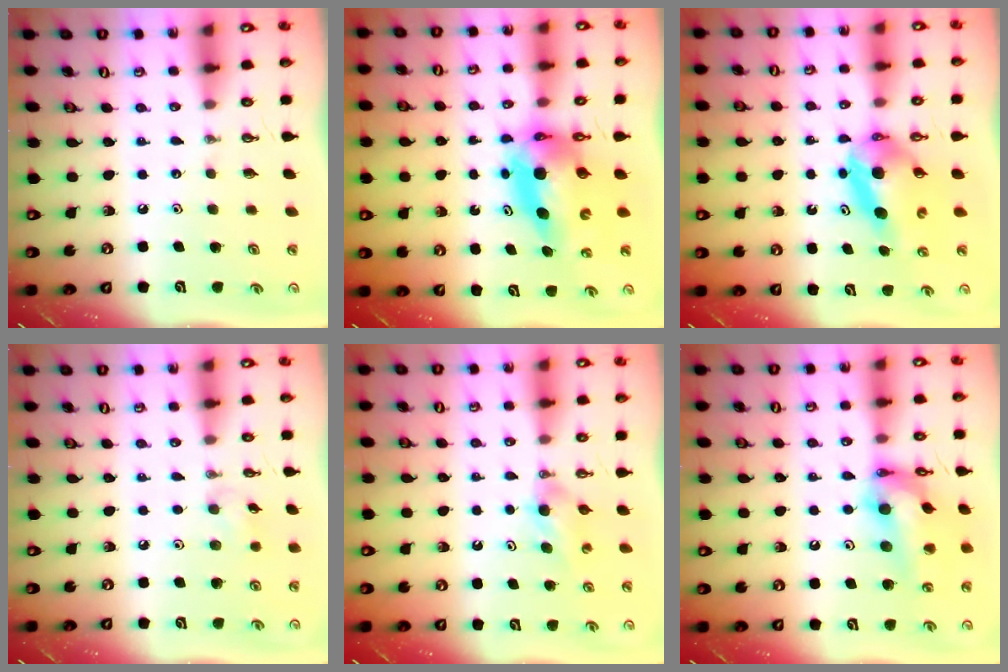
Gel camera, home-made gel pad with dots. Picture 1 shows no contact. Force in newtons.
{"total": 9.8, "press": 9.8, "slide": 1.0}
{"total": 6.9, "press": 6.9, "slide": 0.6}
{"total": 5.8, "press": 5.6, "slide": 1.4}
{"total": 4.2, "press": 4.2, "slide": 0.7}
{"total": 17.0, "press": 16.9, "slide": 2.0}